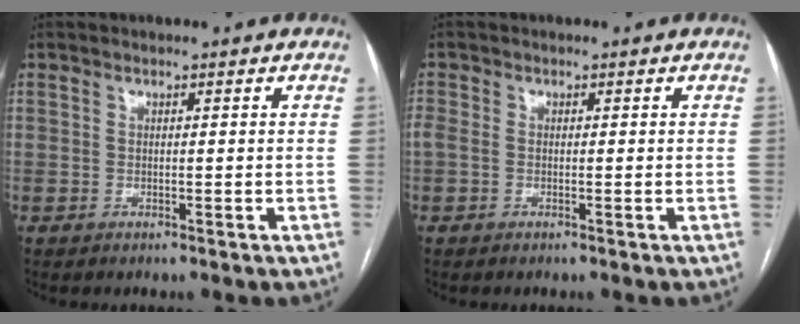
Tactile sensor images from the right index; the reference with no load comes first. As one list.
[{"total": 1.7, "force": [-0.1, 1.0, 1.4], "torque": [-0.045, 0.012, 0.000]}]